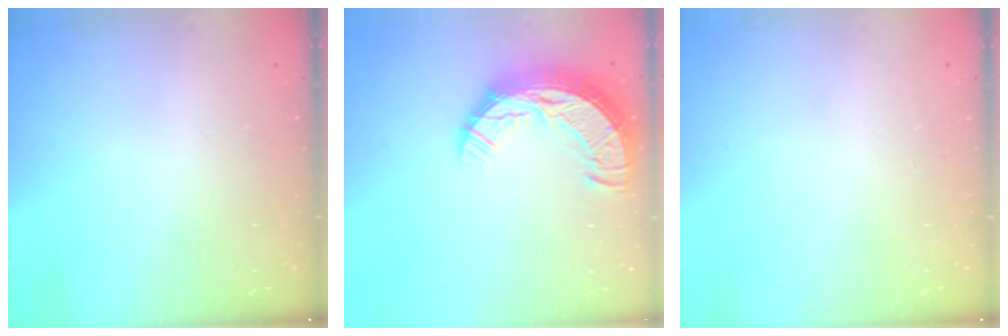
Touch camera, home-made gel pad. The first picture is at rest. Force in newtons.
{"total": 13.5, "press": 13.4, "slide": 1.2}
{"total": 0.0}